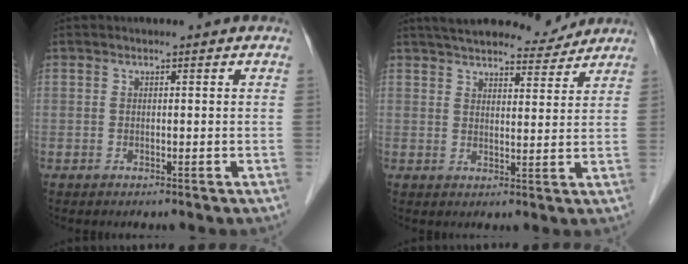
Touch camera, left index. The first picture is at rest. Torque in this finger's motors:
{"motor_torque": [0.45, -0.59, 0.19, 0.03]}